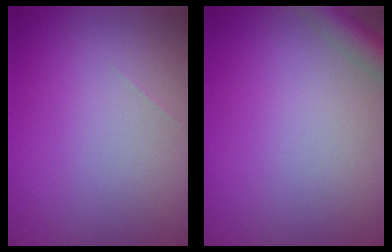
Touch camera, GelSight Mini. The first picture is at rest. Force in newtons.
{"total": 2.9, "press": 2.9, "slide": 0.2}